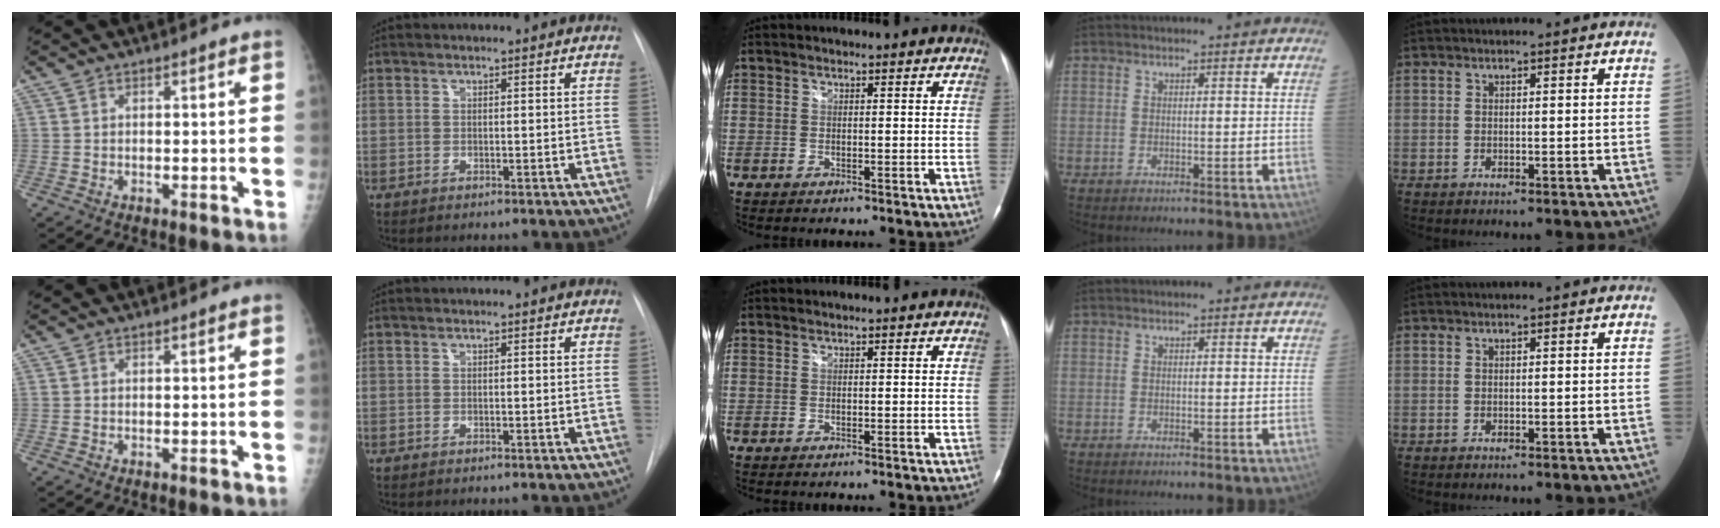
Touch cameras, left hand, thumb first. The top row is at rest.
{}